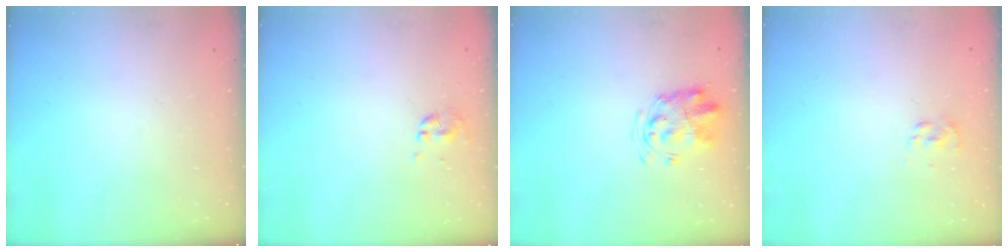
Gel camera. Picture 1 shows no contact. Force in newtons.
{"total": 0.0}
{"total": 3.3, "press": 3.2, "slide": 0.8}
{"total": 2.3, "press": 2.1, "slide": 0.9}